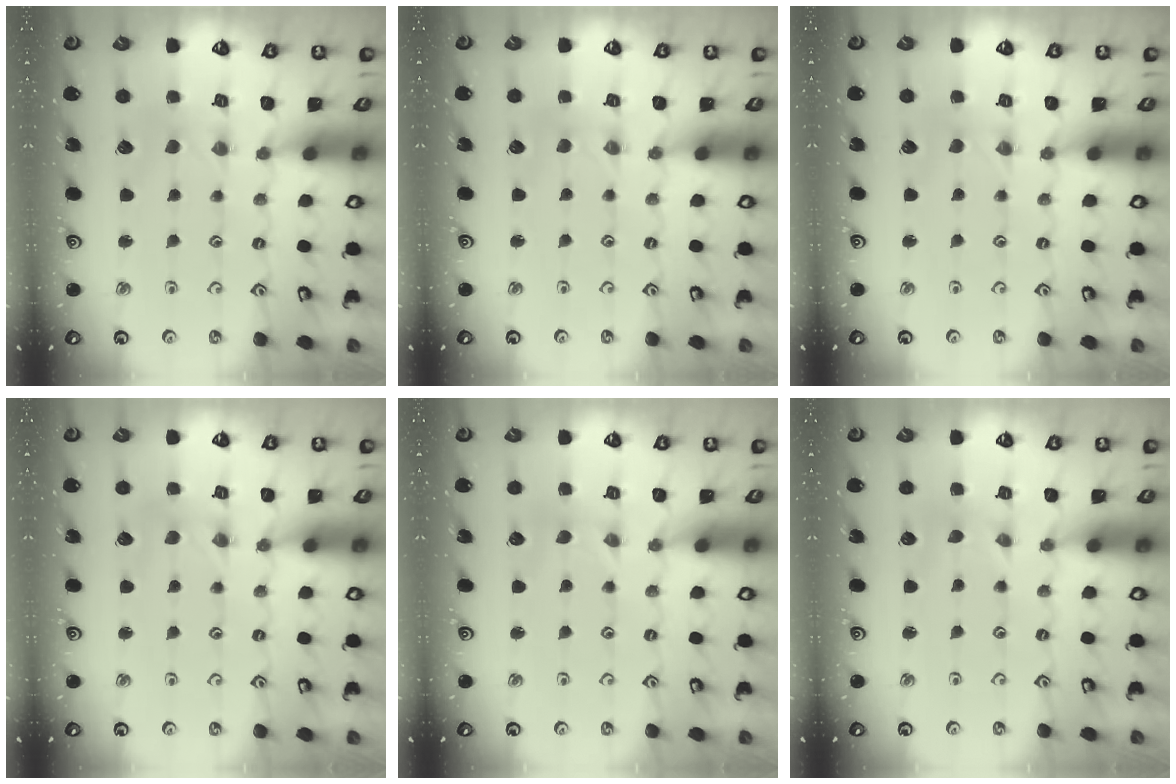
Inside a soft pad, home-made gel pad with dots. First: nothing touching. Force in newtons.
{"total": 0.7, "press": 0.7, "slide": 0.2}
{"total": 0.0}
{"total": 0.0}
{"total": 0.0}
{"total": 0.0}